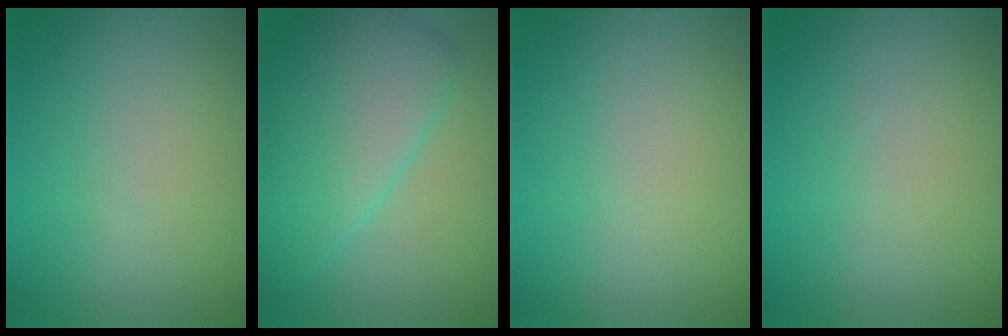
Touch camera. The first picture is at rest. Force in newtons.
{"total": 6.8, "press": 6.8, "slide": 0.1}
{"total": 0.0}
{"total": 0.0}